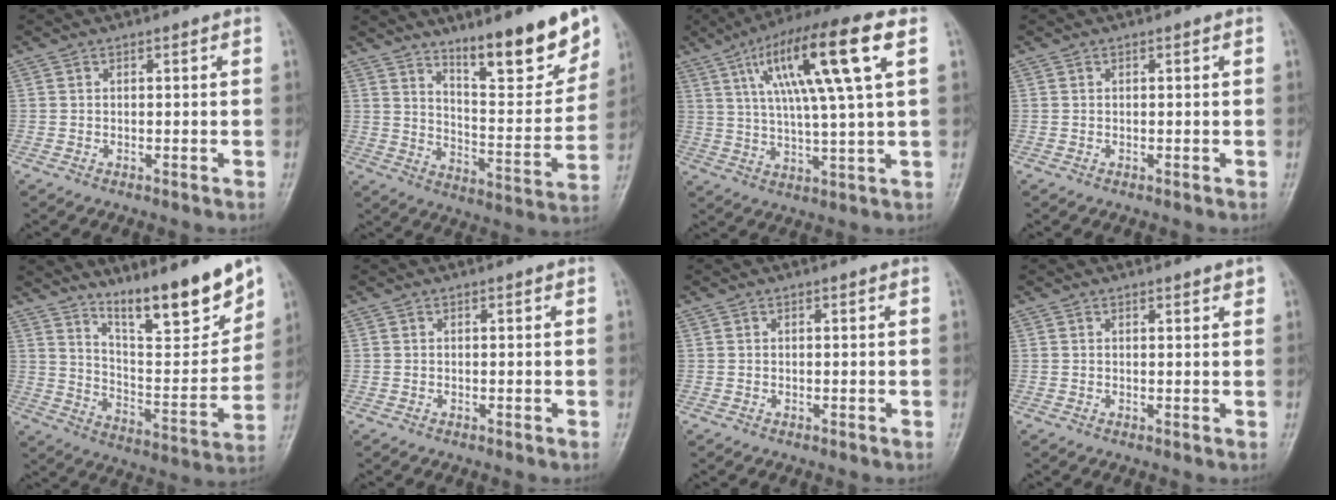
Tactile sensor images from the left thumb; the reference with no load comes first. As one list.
[{"total": 16.4, "force": [11.2, 4.1, 11.3], "torque": [-0.129, -0.078, 0.182]}, {"total": 17.8, "force": [6.5, 2.3, 16.4], "torque": [-0.294, 0.004, 0.104]}, {"total": 0.0}, {"total": 16.2, "force": [11.9, 3.5, 10.4], "torque": [-0.129, -0.084, 0.205]}, {"total": 0.0}, {"total": 0.0}, {"total": 1.4, "force": [1.1, 0.3, 0.8], "torque": [-0.007, -0.004, 0.014]}]